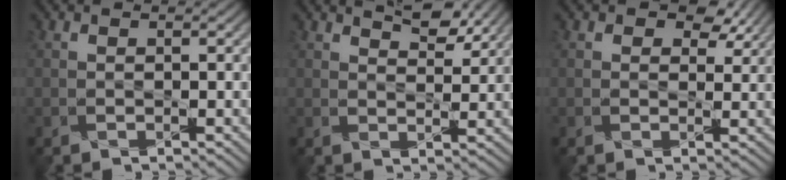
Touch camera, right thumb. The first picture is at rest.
{"total": 4.1, "force": [3.4, 1.2, 2.0], "torque": [-0.032, -0.009, 0.064]}
{"total": 3.6, "force": [2.3, 2.2, 1.7], "torque": [-0.024, -0.009, 0.033]}